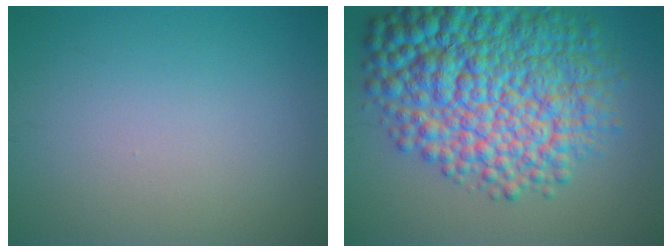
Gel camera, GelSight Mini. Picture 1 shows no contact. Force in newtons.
{"total": 13.8, "press": 13.8, "slide": 0.3}